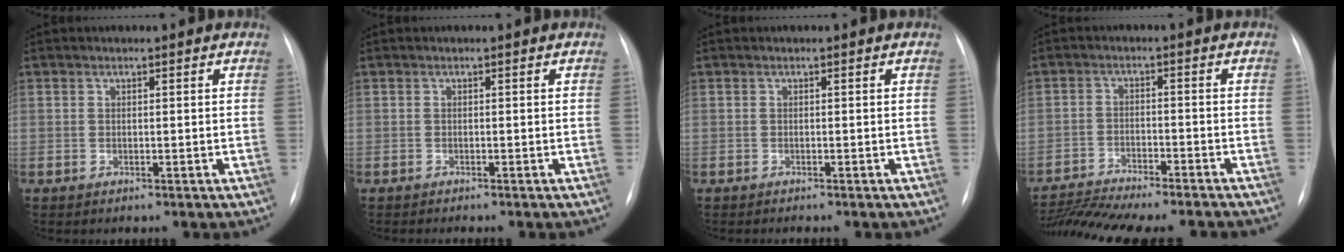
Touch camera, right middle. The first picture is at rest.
{"total": 1.4, "force": [-1.2, 0.0, 0.7], "torque": [-0.009, -0.002, -0.014]}
{"total": 0.6, "force": [-0.5, -0.2, 0.3], "torque": [-0.005, -0.001, -0.010]}
{"total": 15.7, "force": [-14.4, 1.1, 6.1], "torque": [-0.113, -0.010, -0.211]}